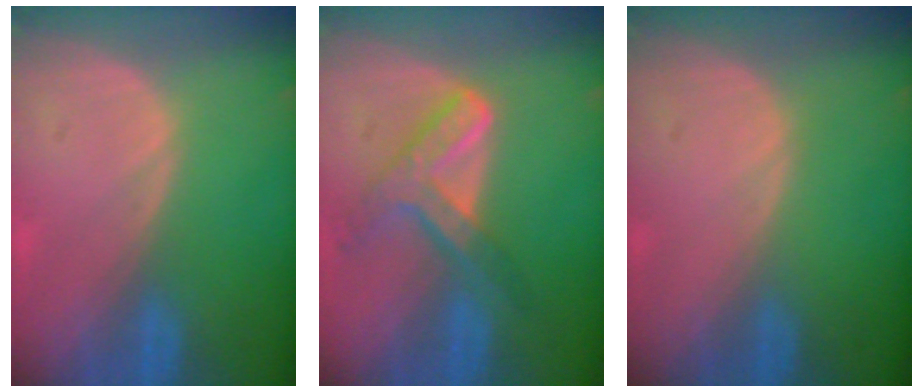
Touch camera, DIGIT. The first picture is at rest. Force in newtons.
{"total": 7.2, "press": 6.2, "slide": 3.8}
{"total": 0.0}